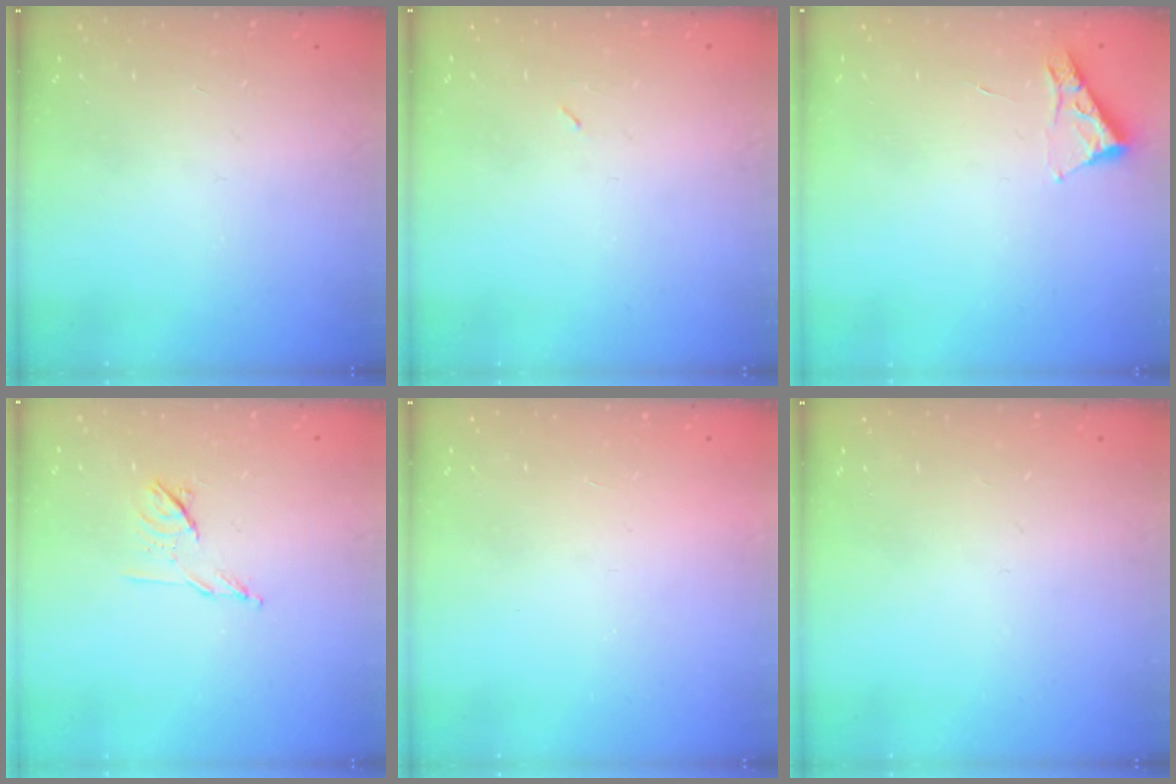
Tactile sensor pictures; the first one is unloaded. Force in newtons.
{"total": 2.2, "press": 2.1, "slide": 0.9}
{"total": 3.4, "press": 3.3, "slide": 0.5}
{"total": 7.1, "press": 7.0, "slide": 1.2}
{"total": 1.7, "press": 1.6, "slide": 0.1}
{"total": 0.0}